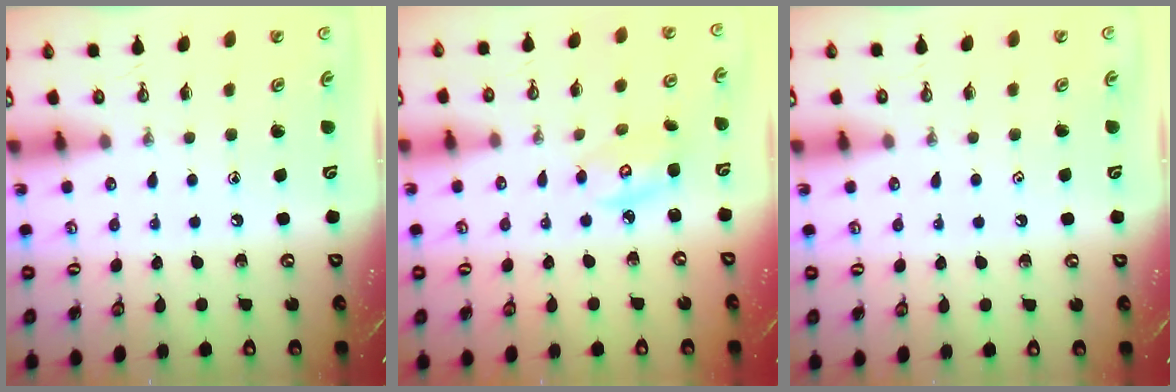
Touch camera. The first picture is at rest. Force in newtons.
{"total": 4.9, "press": 4.9, "slide": 0.3}
{"total": 0.9, "press": 0.6, "slide": 0.7}